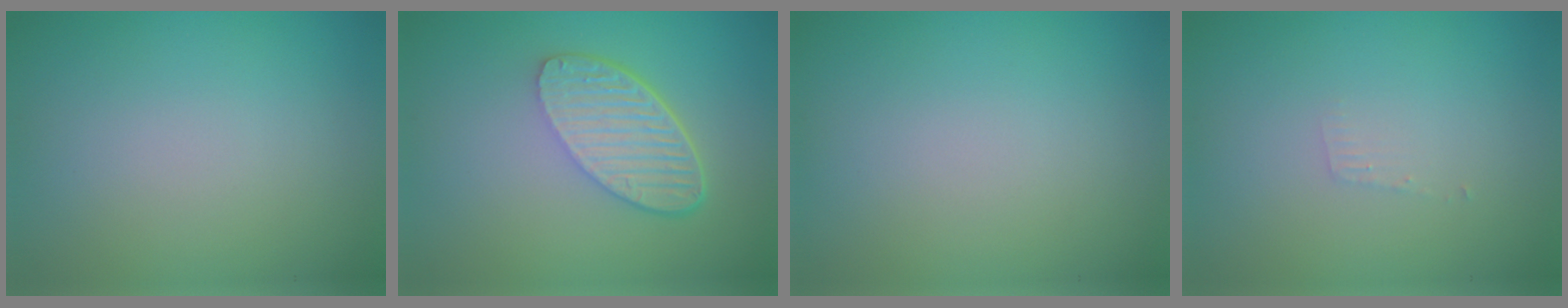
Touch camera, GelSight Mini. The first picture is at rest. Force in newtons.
{"total": 5.5, "press": 4.0, "slide": 3.8}
{"total": 0.0}
{"total": 0.7, "press": 0.7, "slide": 0.1}